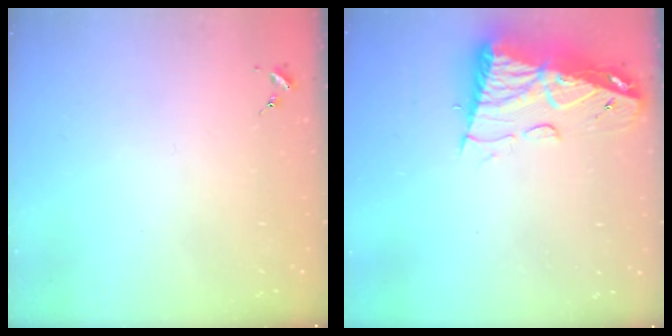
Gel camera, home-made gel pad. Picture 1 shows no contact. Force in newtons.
{"total": 13.7, "press": 13.6, "slide": 1.5}